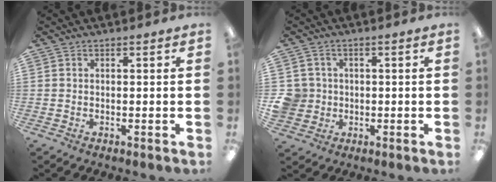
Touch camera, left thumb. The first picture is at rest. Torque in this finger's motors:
{"motor_torque": [-0.24, 0.25, -0.12, -0.14, 0.00]}